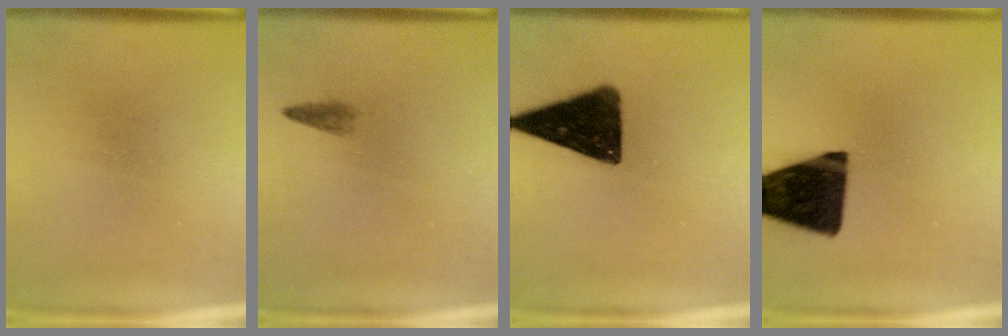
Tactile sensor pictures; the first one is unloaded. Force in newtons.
{"total": 1.1}
{"total": 14.3}
{"total": 16.7}